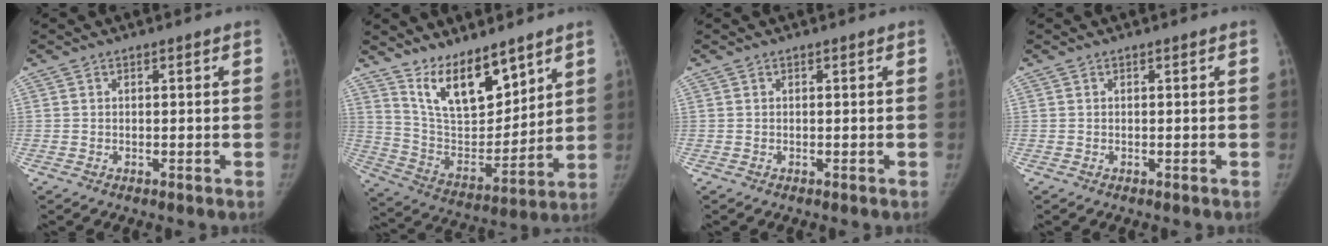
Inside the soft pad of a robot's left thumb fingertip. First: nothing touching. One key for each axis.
{"total": 15.4, "fx": 10.8, "fy": 6.3, "fz": 9.0, "tx": -0.107, "ty": -0.075, "tz": 0.212}
{"total": 0.0}
{"total": 0.0}